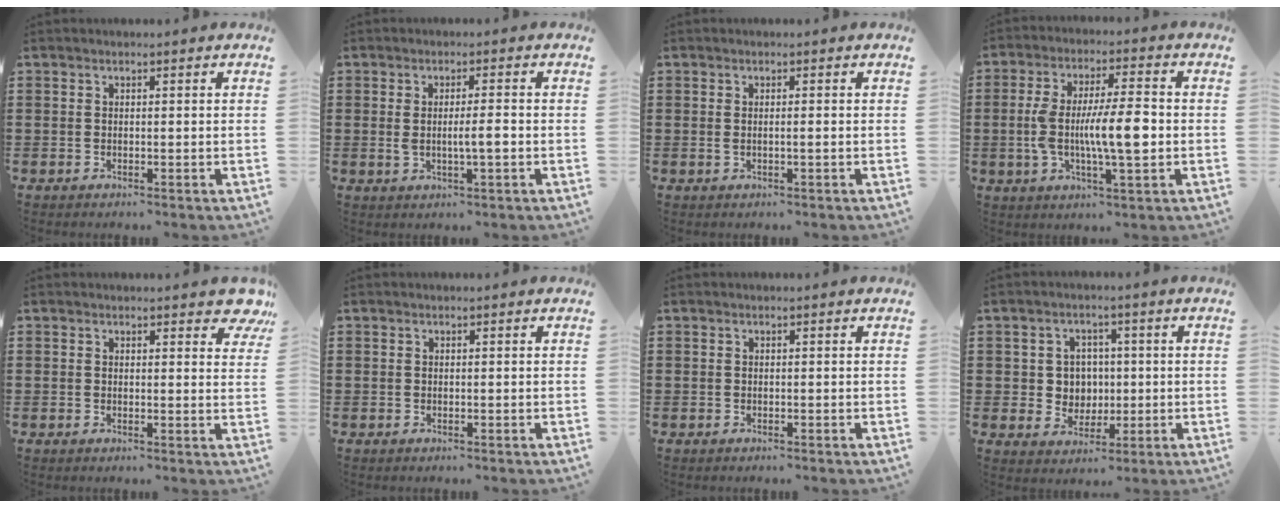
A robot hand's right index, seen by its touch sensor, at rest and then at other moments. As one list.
[{"total": 3.7, "force": [-0.3, 0.5, 3.7], "torque": [-0.065, -0.002, -0.008]}, {"total": 1.2, "force": [-0.1, 0.0, 1.2], "torque": [-0.029, -0.008, -0.004]}, {"total": 10.2, "force": [-1.1, 2.4, 9.9], "torque": [-0.193, -0.003, -0.025]}, {"total": 2.4, "force": [1.9, 1.0, 1.0], "torque": [-0.001, -0.001, 0.032]}, {"total": 0.0}, {"total": 0.0}, {"total": 4.3, "force": [0.5, 4.2, 1.1], "torque": [-0.034, 0.010, 0.004]}]